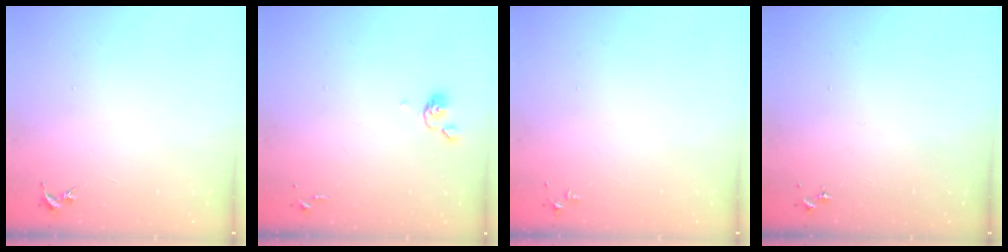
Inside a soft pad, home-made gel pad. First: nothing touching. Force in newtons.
{"total": 4.6, "press": 4.5, "slide": 0.5}
{"total": 2.8, "press": 2.8, "slide": 0.4}
{"total": 0.0}